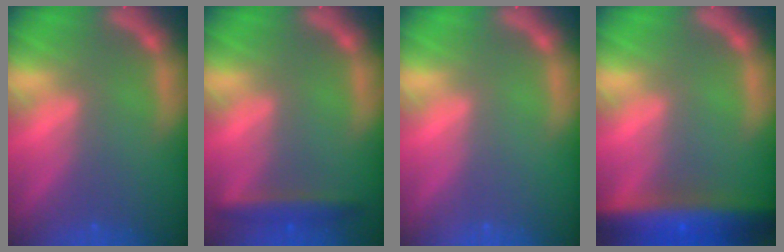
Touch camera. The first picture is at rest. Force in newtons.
{"total": 2.9}
{"total": 0.0}
{"total": 9.6}